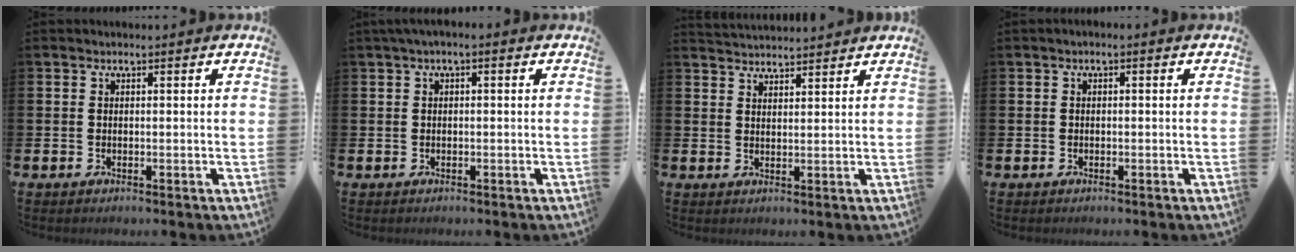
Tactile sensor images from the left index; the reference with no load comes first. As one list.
[{"total": 0.8, "force": [-0.3, 0.3, 0.7], "torque": [-0.017, 0.004, -0.006]}, {"total": 3.0, "force": [3.0, 0.3, -0.2], "torque": [-0.003, -0.015, 0.056]}, {"total": 0.6, "force": [-0.5, 0.2, 0.3], "torque": [-0.010, 0.000, -0.009]}]